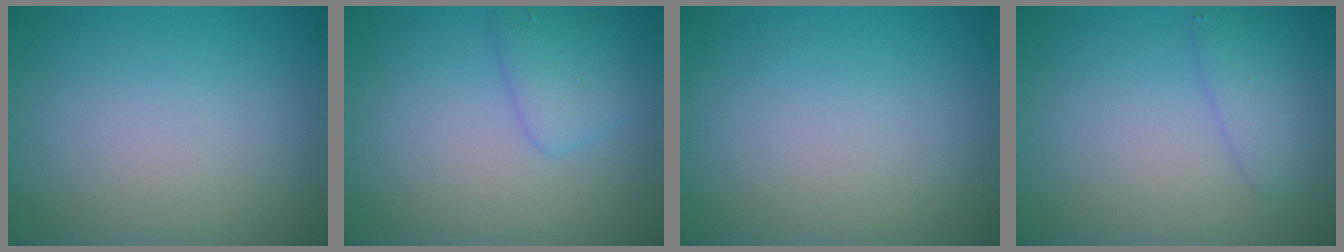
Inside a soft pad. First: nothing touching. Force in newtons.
{"total": 2.4, "press": 2.4, "slide": 0.1}
{"total": 0.0}
{"total": 2.3, "press": 2.3, "slide": 0.1}